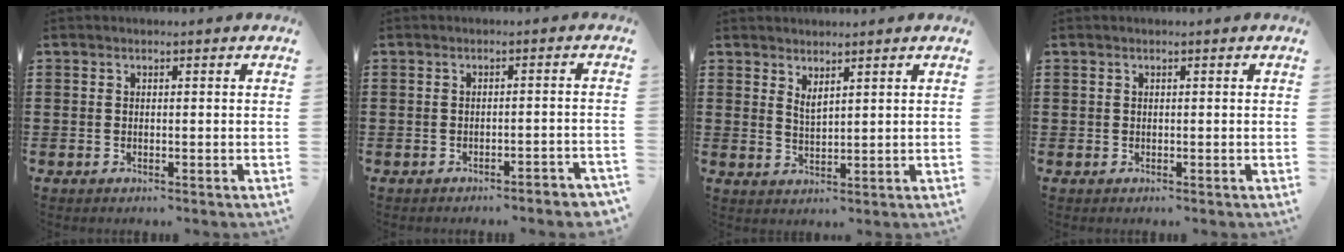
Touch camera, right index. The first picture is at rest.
{"total": 1.8, "force": [-1.7, -0.2, 0.6], "torque": [-0.012, -0.002, -0.035]}
{"total": 1.9, "force": [1.8, 0.3, 0.7], "torque": [-0.017, 0.003, 0.033]}
{"total": 0.0}